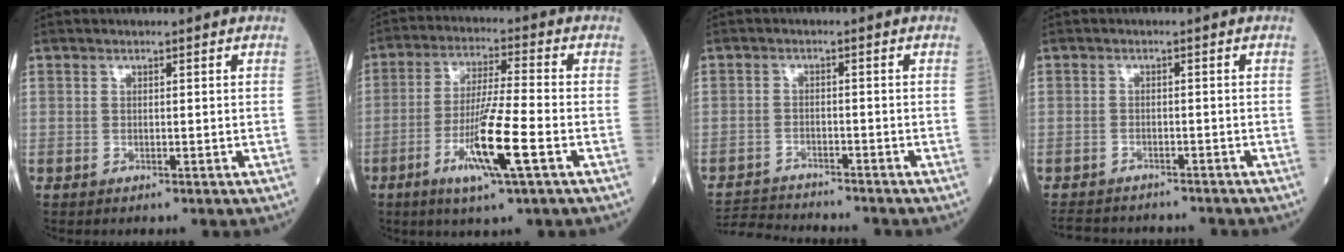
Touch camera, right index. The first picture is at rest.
{"total": 10.9, "force": [-4.2, -0.1, 10.0], "torque": [-0.193, -0.015, -0.081]}
{"total": 6.2, "force": [-6.2, 0.0, 0.1], "torque": [-0.003, -0.012, -0.110]}
{"total": 8.0, "force": [-7.4, 2.4, 1.8], "torque": [-0.029, -0.001, -0.103]}